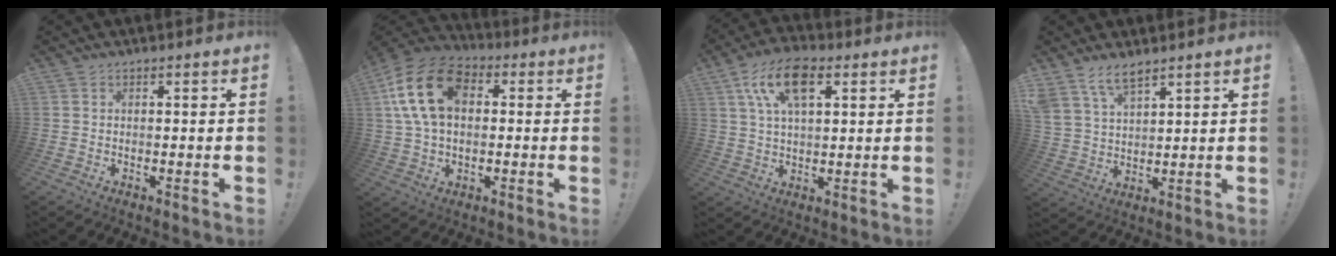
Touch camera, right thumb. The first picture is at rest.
{"total": 18.8, "force": [4.5, 12.5, 13.4], "torque": [-0.243, 0.008, 0.085]}
{"total": 13.1, "force": [5.3, 6.5, 10.0], "torque": [-0.172, 0.005, 0.098]}
{"total": 7.8, "force": [6.2, 3.0, 3.6], "torque": [-0.084, -0.025, 0.120]}